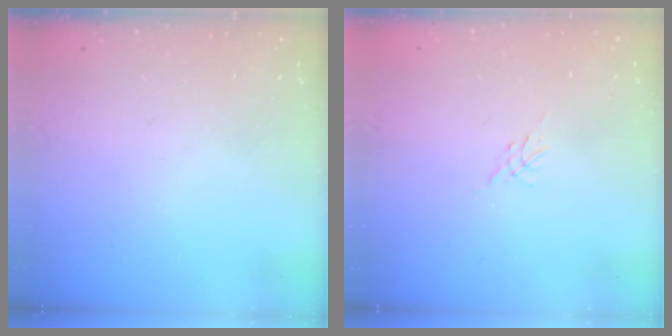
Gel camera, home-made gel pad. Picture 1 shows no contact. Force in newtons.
{"total": 0.0}